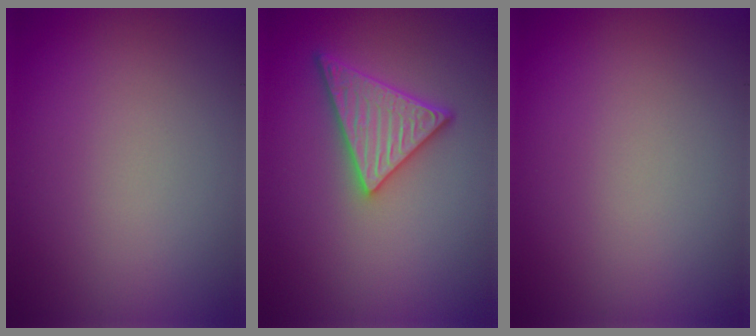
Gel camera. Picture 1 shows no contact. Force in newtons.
{"total": 4.7, "press": 4.2, "slide": 2.2}
{"total": 0.0}